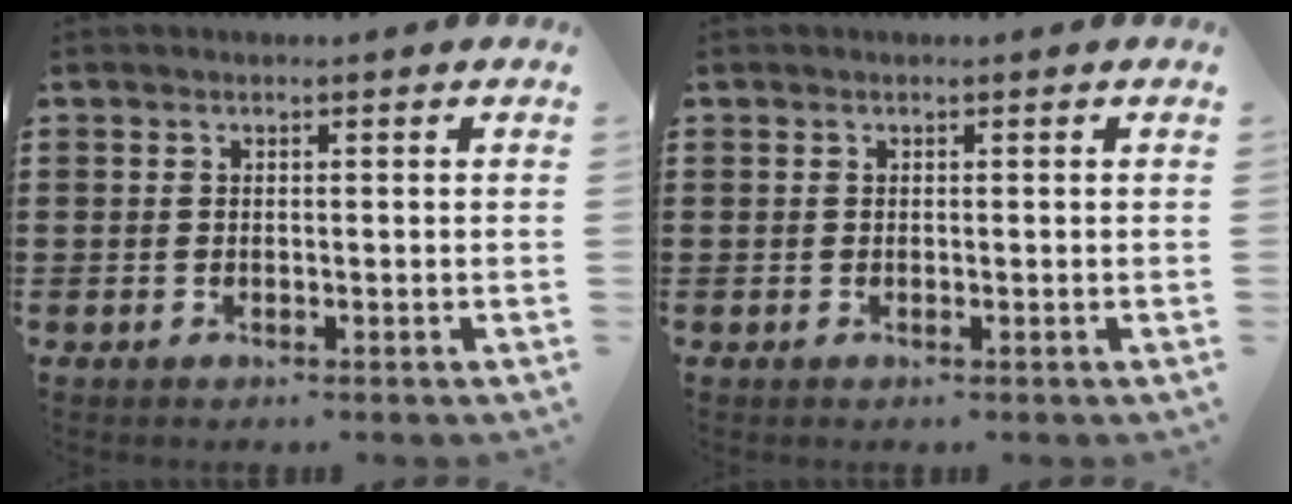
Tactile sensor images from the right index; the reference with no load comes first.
{"total": 0.0}